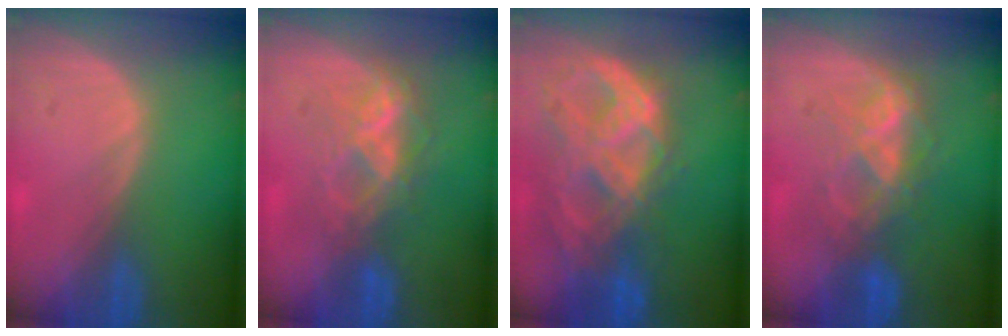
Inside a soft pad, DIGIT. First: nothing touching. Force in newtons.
{"total": 6.3, "press": 5.8, "slide": 2.6}
{"total": 11.2, "press": 9.5, "slide": 5.9}
{"total": 6.5, "press": 6.4, "slide": 1.0}